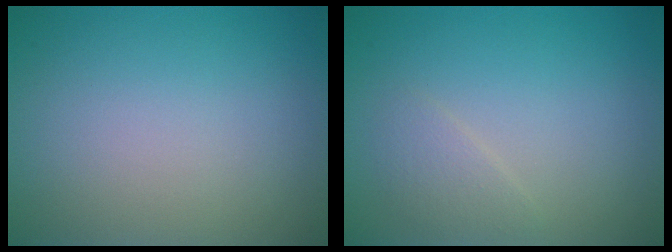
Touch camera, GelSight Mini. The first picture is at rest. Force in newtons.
{"total": 1.3, "press": 1.3, "slide": 0.1}